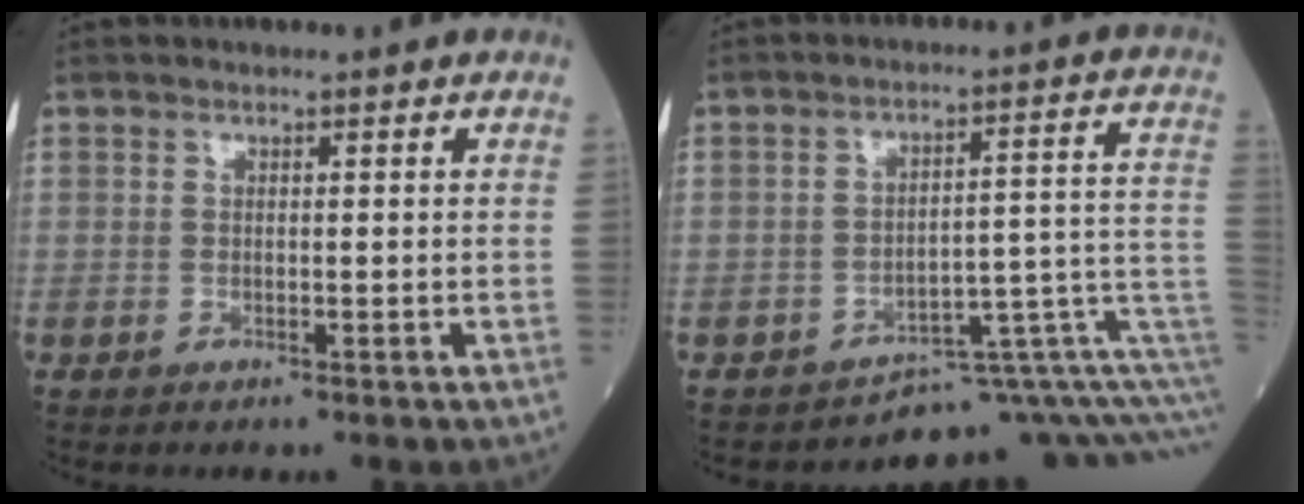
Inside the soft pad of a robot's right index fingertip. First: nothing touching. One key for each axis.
{"total": 7.1, "fx": -5.9, "fy": 0.9, "fz": 3.8, "tx": -0.028, "ty": 0.102, "tz": -0.068}